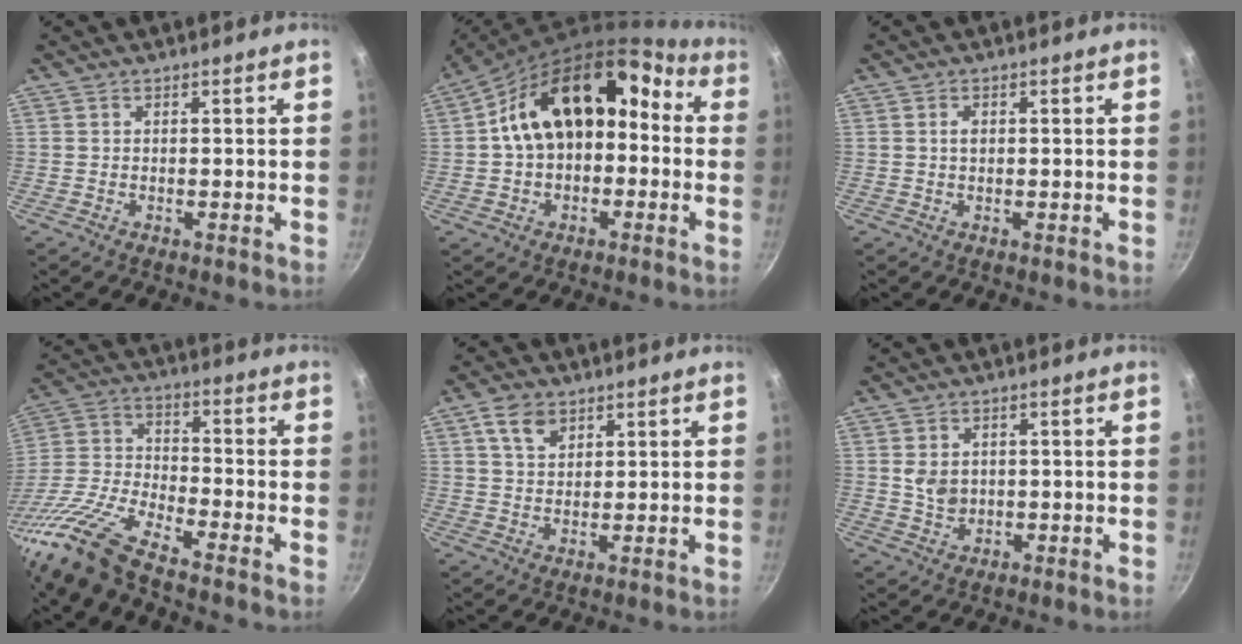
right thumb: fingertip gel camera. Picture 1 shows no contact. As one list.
[{"total": 18.7, "force": [0.5, 13.0, 13.4], "torque": [-0.186, 0.071, 0.001]}, {"total": 1.4, "force": [0.4, 1.0, 0.9], "torque": [-0.013, 0.000, 0.006]}, {"total": 15.5, "force": [-12.0, 3.4, 9.2], "torque": [-0.189, 0.049, -0.256]}, {"total": 5.5, "force": [2.9, 3.6, 2.9], "torque": [-0.038, -0.010, 0.054]}, {"total": 4.4, "force": [0.3, 3.6, 2.6], "torque": [-0.031, 0.000, 0.010]}]